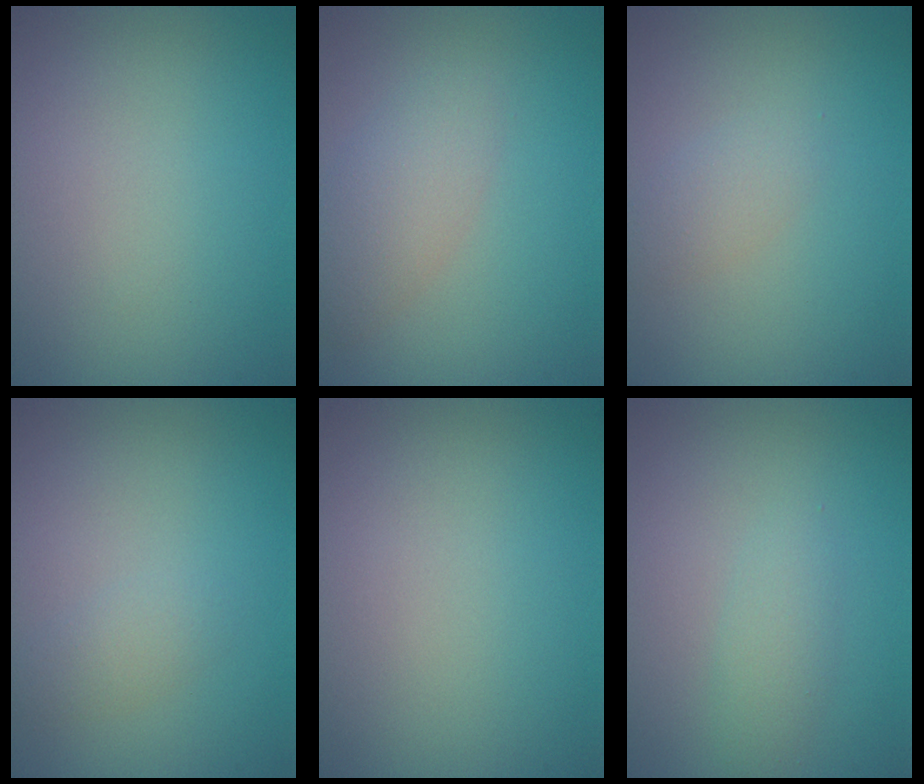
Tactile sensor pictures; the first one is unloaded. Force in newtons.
{"total": 3.0, "press": 3.0, "slide": 0.1}
{"total": 1.5, "press": 1.5, "slide": 0.1}
{"total": 1.3, "press": 1.3, "slide": 0.0}
{"total": 0.0}
{"total": 1.7, "press": 1.7, "slide": 0.1}